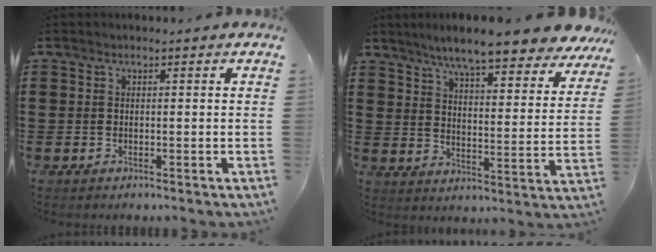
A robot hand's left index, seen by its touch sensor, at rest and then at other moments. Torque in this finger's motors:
{"motor_torque": [2.14, 0.00, 0.93, 0.21]}